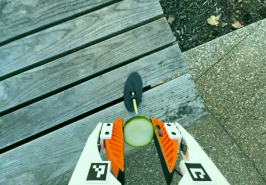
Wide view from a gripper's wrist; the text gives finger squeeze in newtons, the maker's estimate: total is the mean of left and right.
{"total": 8.8, "left": 8.5, "right": 9.1}